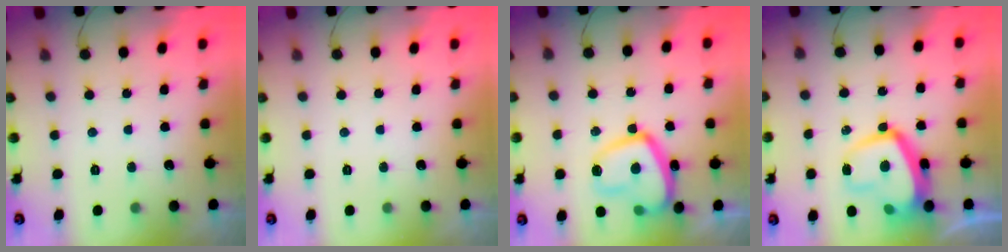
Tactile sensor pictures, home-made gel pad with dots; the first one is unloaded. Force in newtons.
{"total": 0.0}
{"total": 16.8, "press": 16.7, "slide": 1.5}
{"total": 15.5, "press": 15.5, "slide": 1.2}